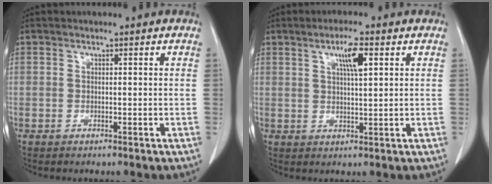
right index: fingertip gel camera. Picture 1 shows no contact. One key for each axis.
{"total": 4.7, "fx": 2.0, "fy": 0.5, "fz": 4.2, "tx": -0.073, "ty": 0.000, "tz": 0.034}